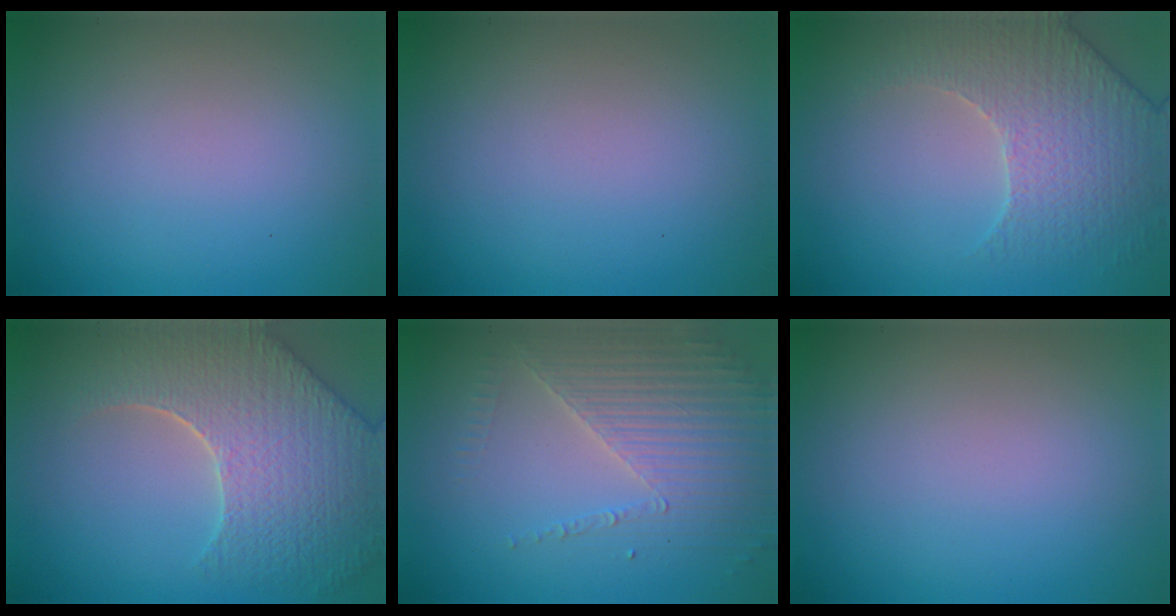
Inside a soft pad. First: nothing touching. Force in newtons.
{"total": 0.0}
{"total": 4.3, "press": 4.2, "slide": 1.0}
{"total": 8.9, "press": 6.4, "slide": 6.3}
{"total": 4.0, "press": 3.7, "slide": 1.5}
{"total": 0.0}